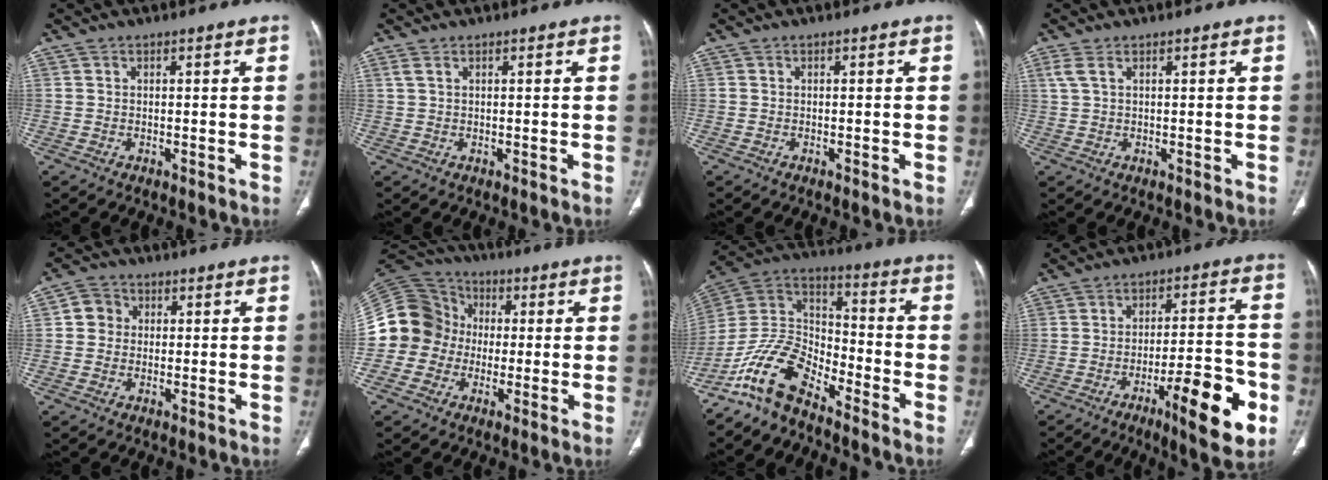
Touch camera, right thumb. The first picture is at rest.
{"total": 1.0, "force": [0.5, 0.4, 0.7], "torque": [-0.020, 0.010, 0.015]}
{"total": 0.6, "force": [-0.3, -0.2, 0.4], "torque": [-0.009, -0.001, -0.003]}
{"total": 2.1, "force": [1.0, 0.9, 1.6], "torque": [-0.048, 0.012, 0.030]}
{"total": 4.0, "force": [0.5, 3.8, 1.3], "torque": [-0.001, 0.007, 0.003]}
{"total": 14.7, "force": [-1.3, 13.7, 5.1], "torque": [-0.094, 0.046, -0.025]}
{"total": 12.5, "force": [-9.6, 5.2, 6.0], "torque": [-0.110, 0.084, -0.194]}
{"total": 15.3, "force": [-6.7, 3.4, 13.3], "torque": [-0.182, 0.027, -0.092]}